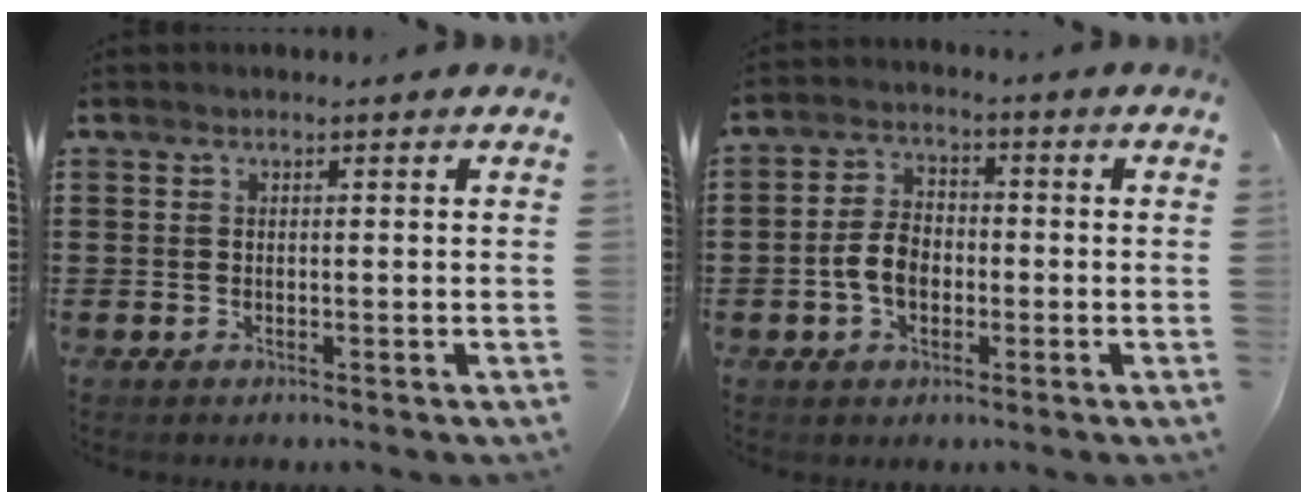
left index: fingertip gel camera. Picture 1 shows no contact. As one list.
[{"total": 5.5, "force": [-1.3, 3.6, 4.1], "torque": [-0.096, 0.003, -0.028]}]